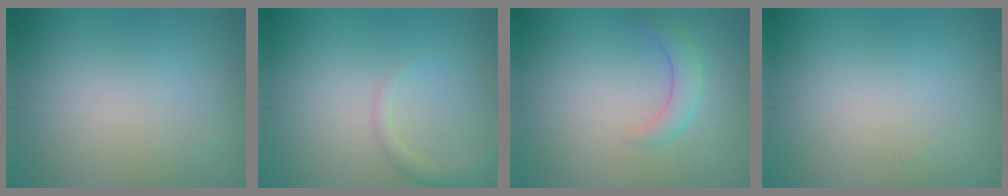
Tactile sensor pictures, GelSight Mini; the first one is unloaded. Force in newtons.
{"total": 1.5, "press": 1.5, "slide": 0.1}
{"total": 2.0, "press": 2.0, "slide": 0.1}
{"total": 0.0}